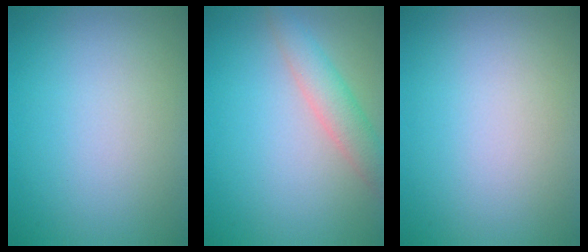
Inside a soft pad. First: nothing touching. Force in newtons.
{"total": 3.2, "press": 3.2, "slide": 0.1}
{"total": 0.0}